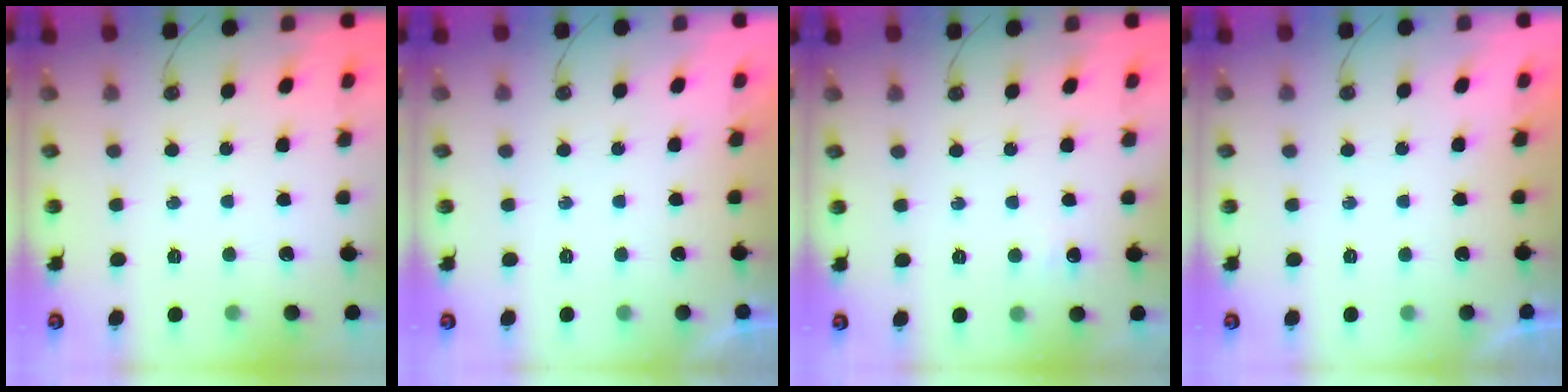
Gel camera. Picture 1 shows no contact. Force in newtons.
{"total": 0.0}
{"total": 3.7, "press": 3.6, "slide": 0.9}
{"total": 0.0}